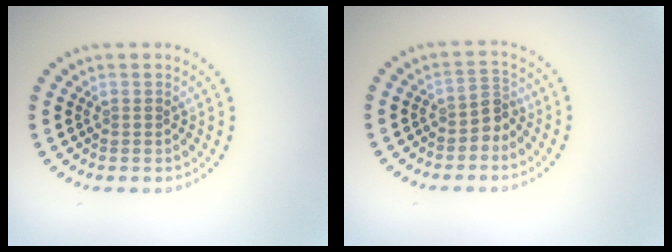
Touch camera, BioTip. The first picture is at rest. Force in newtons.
{"total": 2.0, "press": 1.6, "slide": 1.3}